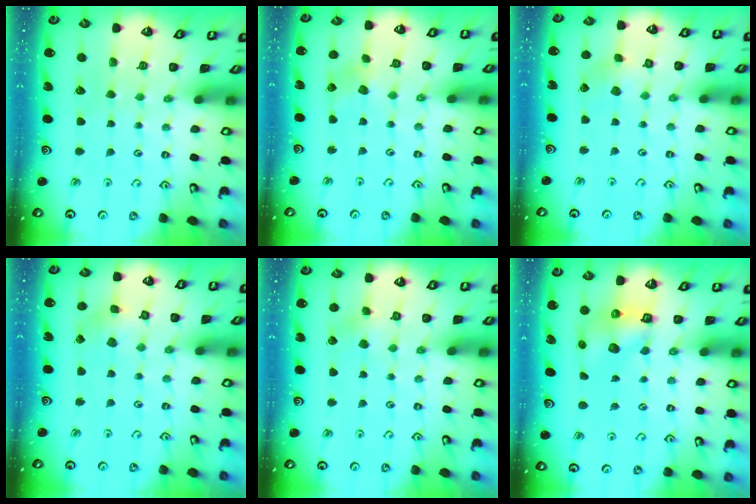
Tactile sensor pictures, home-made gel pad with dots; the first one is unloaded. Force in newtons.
{"total": 5.1, "press": 5.1, "slide": 0.5}
{"total": 3.9, "press": 3.9, "slide": 0.5}
{"total": 3.0, "press": 3.0, "slide": 0.4}
{"total": 3.4, "press": 3.3, "slide": 0.9}
{"total": 6.3, "press": 6.2, "slide": 0.9}